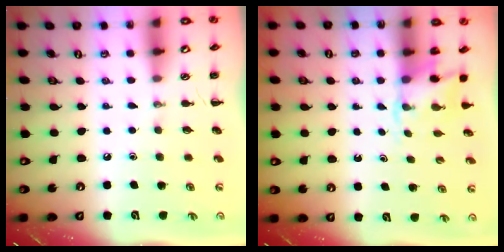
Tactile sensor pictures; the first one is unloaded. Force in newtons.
{"total": 2.8, "press": 2.6, "slide": 1.0}